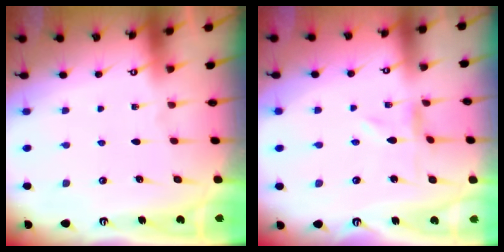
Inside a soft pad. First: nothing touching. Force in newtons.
{"total": 0.0}